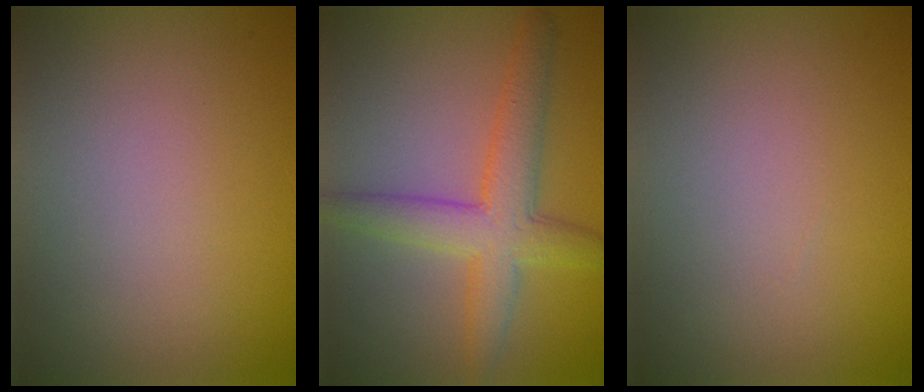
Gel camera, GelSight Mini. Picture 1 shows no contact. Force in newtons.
{"total": 5.2, "press": 5.2, "slide": 0.1}
{"total": 0.0}